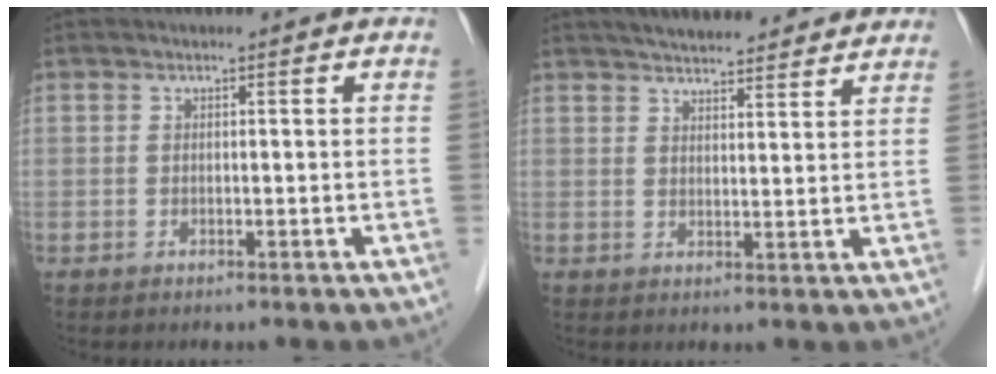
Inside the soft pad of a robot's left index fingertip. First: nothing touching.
{"total": 11.1, "force": [10.0, 2.6, 4.1], "torque": [-0.048, 0.020, 0.127]}